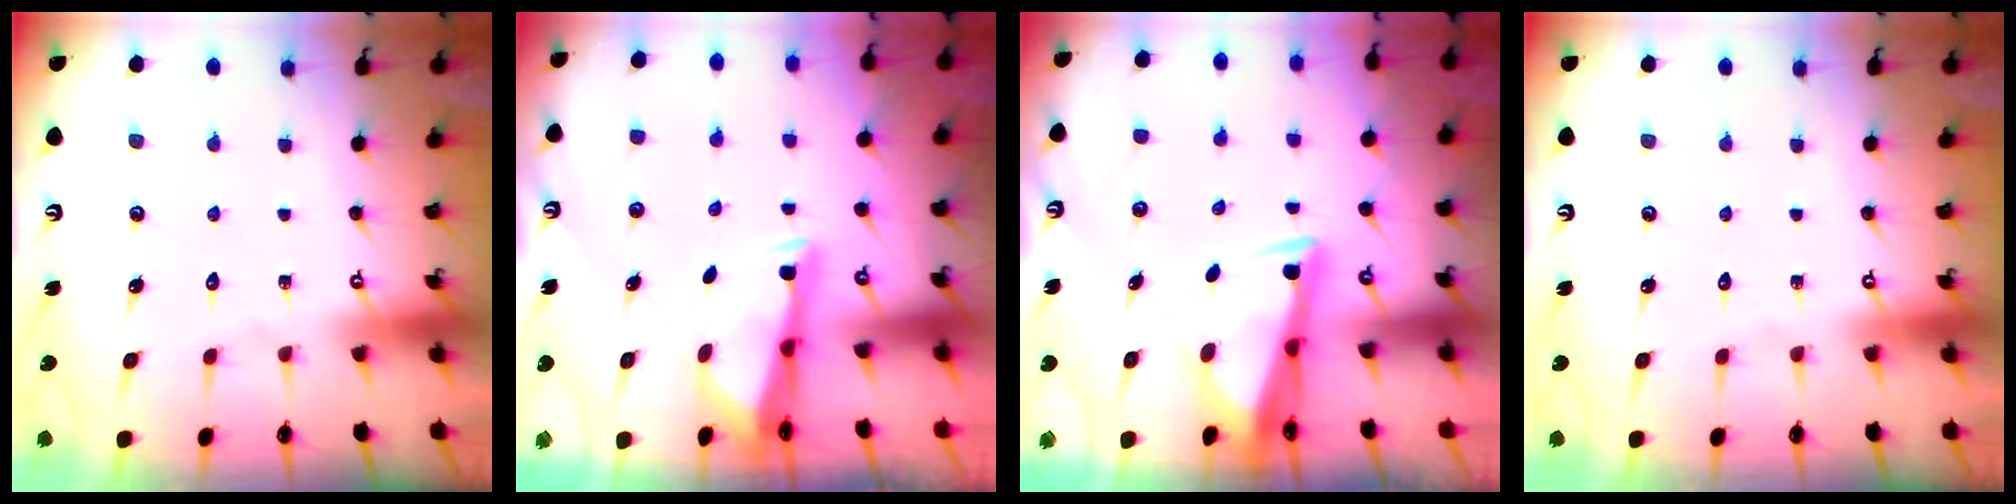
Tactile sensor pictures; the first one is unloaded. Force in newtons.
{"total": 3.3, "press": 3.2, "slide": 0.8}
{"total": 3.6, "press": 3.5, "slide": 1.1}
{"total": 0.0}